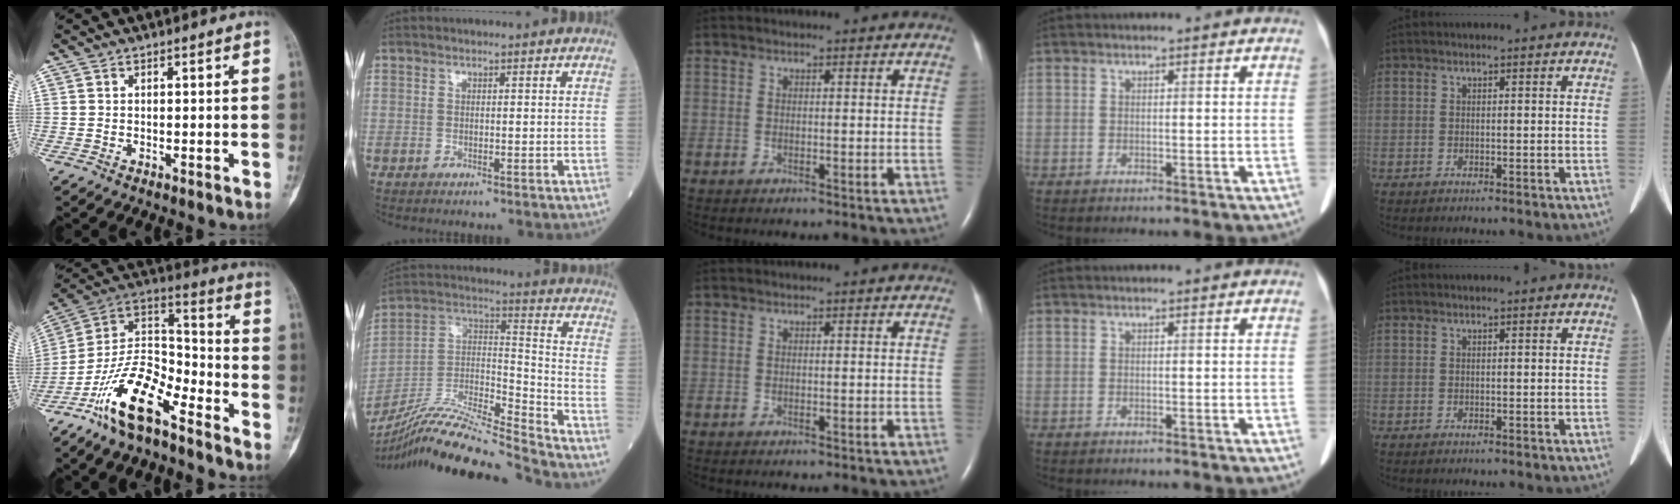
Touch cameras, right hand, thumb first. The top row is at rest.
{"thumb": {"total": 16.1, "force": [-10.4, 6.1, 10.7], "torque": [-0.191, 0.082, -0.200]}, "index": {"total": 19.9, "force": [-18.4, -0.5, 7.5], "torque": [-0.153, 0.014, -0.331]}}